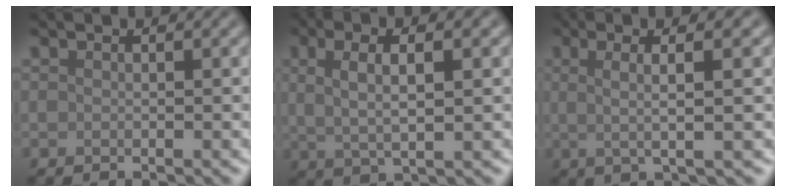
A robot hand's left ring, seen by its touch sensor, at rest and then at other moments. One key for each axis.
{"total": 4.7, "fx": 1.1, "fy": 1.4, "fz": 4.3, "tx": -0.082, "ty": 0.005, "tz": 0.021}
{"total": 5.5, "fx": 1.1, "fy": 1.1, "fz": 5.3, "tx": -0.088, "ty": 0.010, "tz": 0.017}